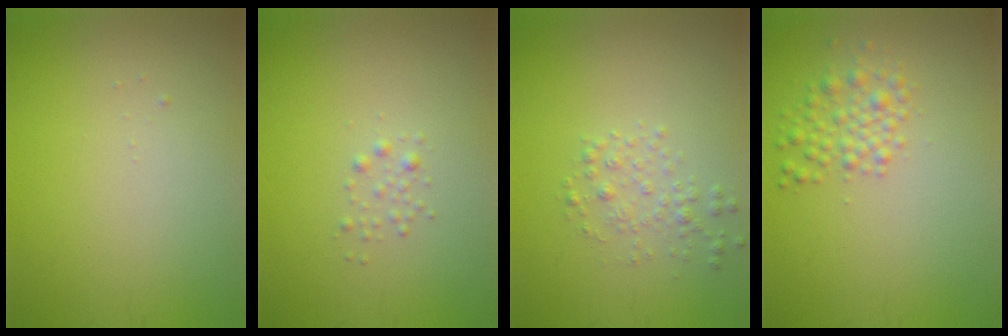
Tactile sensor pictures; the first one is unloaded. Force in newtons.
{"total": 0.8, "press": 0.8, "slide": 0.1}
{"total": 1.6, "press": 1.6, "slide": 0.0}
{"total": 2.3, "press": 2.3, "slide": 0.1}